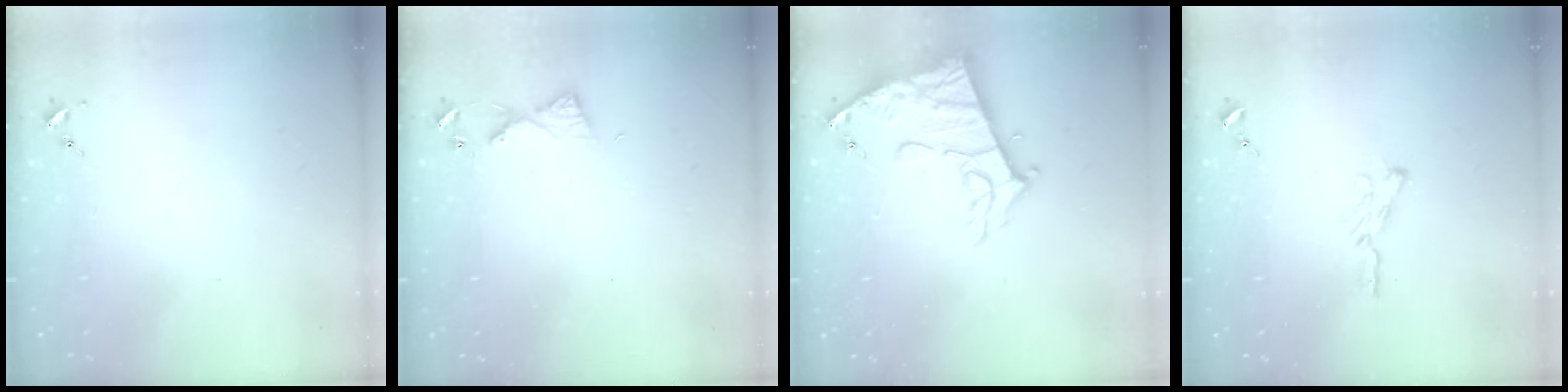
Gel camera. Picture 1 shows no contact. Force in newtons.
{"total": 5.4, "press": 5.4, "slide": 0.5}
{"total": 14.0, "press": 13.9, "slide": 1.1}
{"total": 5.8, "press": 5.7, "slide": 0.6}